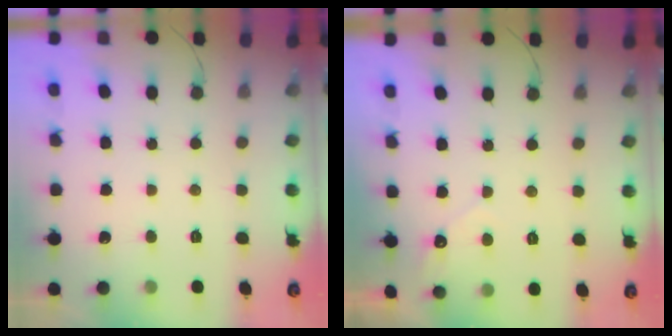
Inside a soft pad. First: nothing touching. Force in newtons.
{"total": 2.8, "press": 2.8, "slide": 0.1}